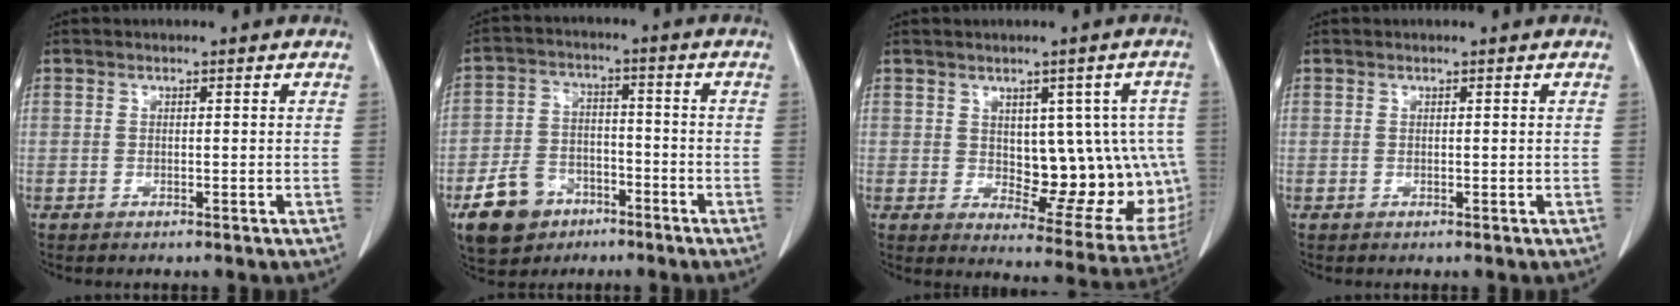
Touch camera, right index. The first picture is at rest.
{"total": 9.2, "force": [-5.3, 6.6, 3.6], "torque": [-0.083, 0.014, -0.089]}
{"total": 14.0, "force": [0.5, 7.4, 11.9], "torque": [-0.125, 0.010, 0.028]}
{"total": 0.0}